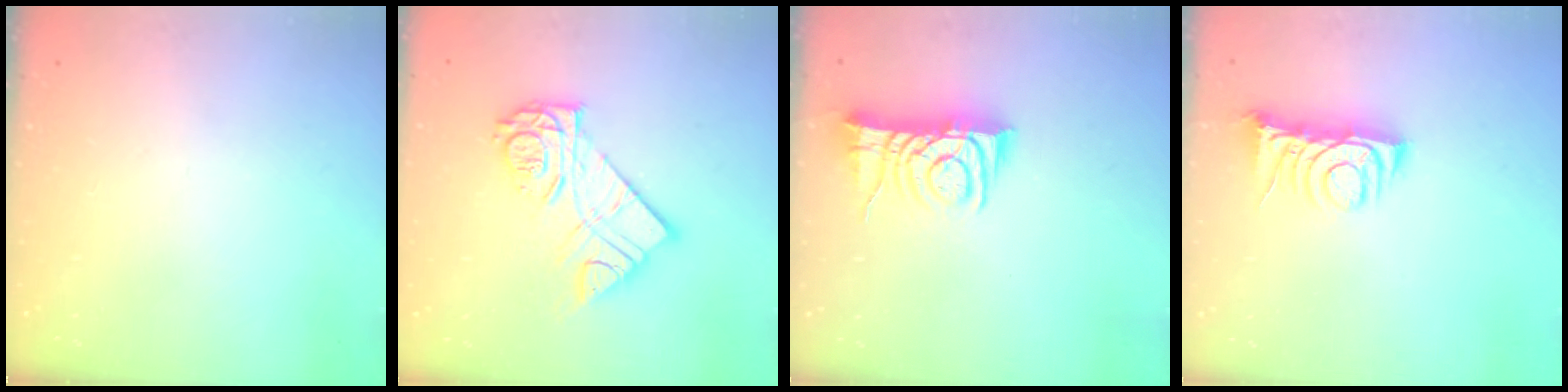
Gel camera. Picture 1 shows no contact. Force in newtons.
{"total": 15.7, "press": 15.6, "slide": 1.2}
{"total": 8.0, "press": 8.0, "slide": 0.7}
{"total": 7.1, "press": 7.0, "slide": 1.0}